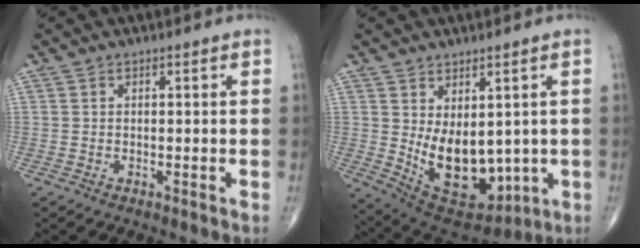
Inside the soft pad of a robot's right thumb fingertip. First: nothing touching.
{"total": 14.4, "force": [-0.3, 8.6, 11.5], "torque": [-0.144, -0.023, 0.031]}